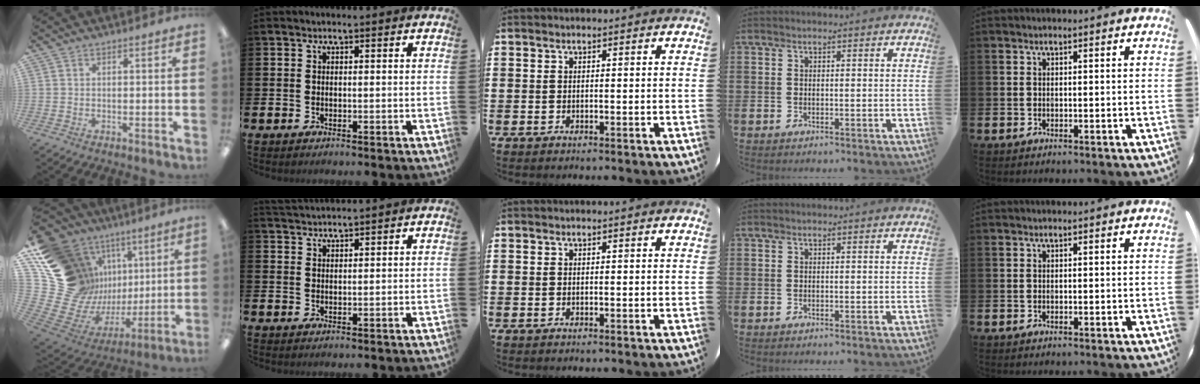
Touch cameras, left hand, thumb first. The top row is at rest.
{"thumb": {"total": 20.1, "force": [9.0, 16.0, 8.4], "torque": [-0.156, -0.110, 0.224]}, "index": {"total": 2.1, "force": [2.1, 0.1, 0.0], "torque": [-0.005, -0.008, 0.040]}}